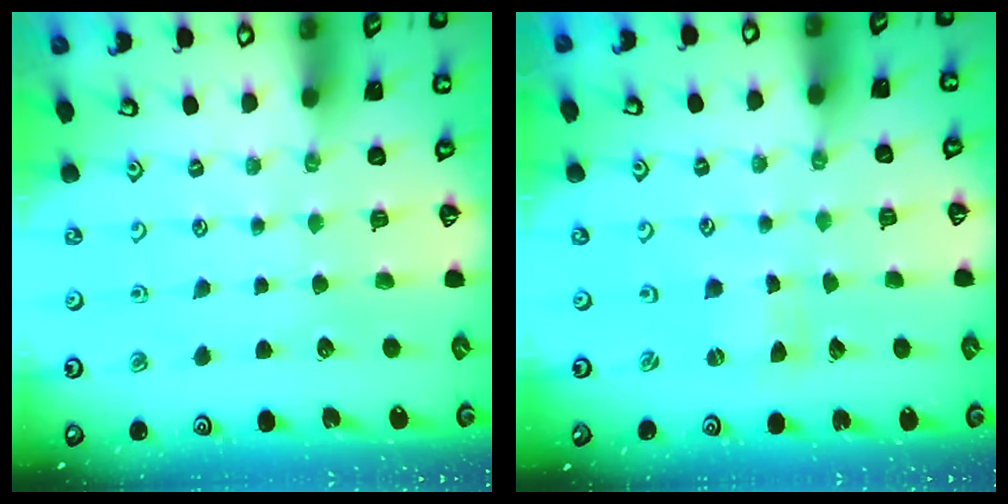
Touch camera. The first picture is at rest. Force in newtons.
{"total": 0.0}